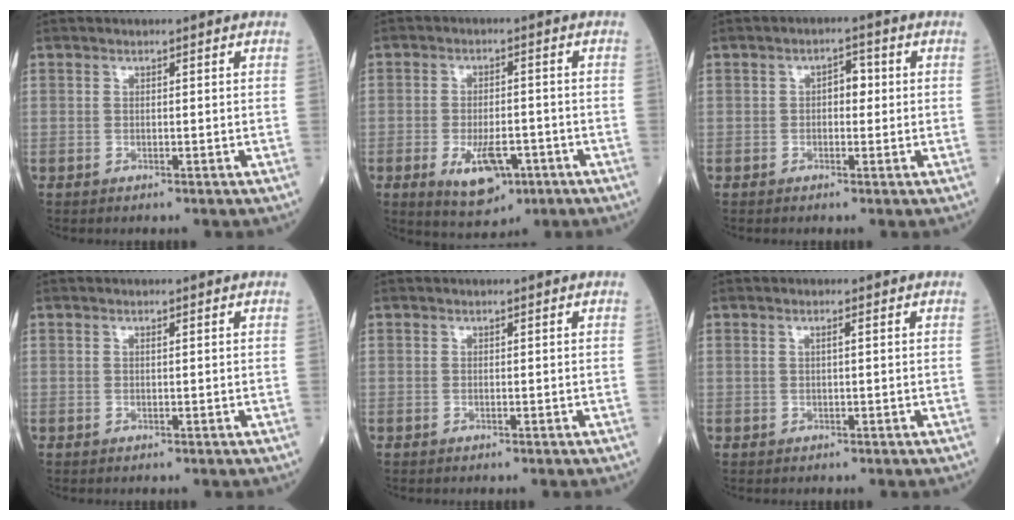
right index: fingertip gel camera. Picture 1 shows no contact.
{"total": 8.1, "force": [-3.4, 3.6, 6.4], "torque": [-0.110, -0.009, -0.046]}
{"total": 2.9, "force": [0.2, 1.6, 2.4], "torque": [-0.031, 0.011, 0.000]}
{"total": 0.0}
{"total": 0.0}
{"total": 0.9, "force": [0.3, 0.0, 0.9], "torque": [-0.018, 0.002, 0.005]}